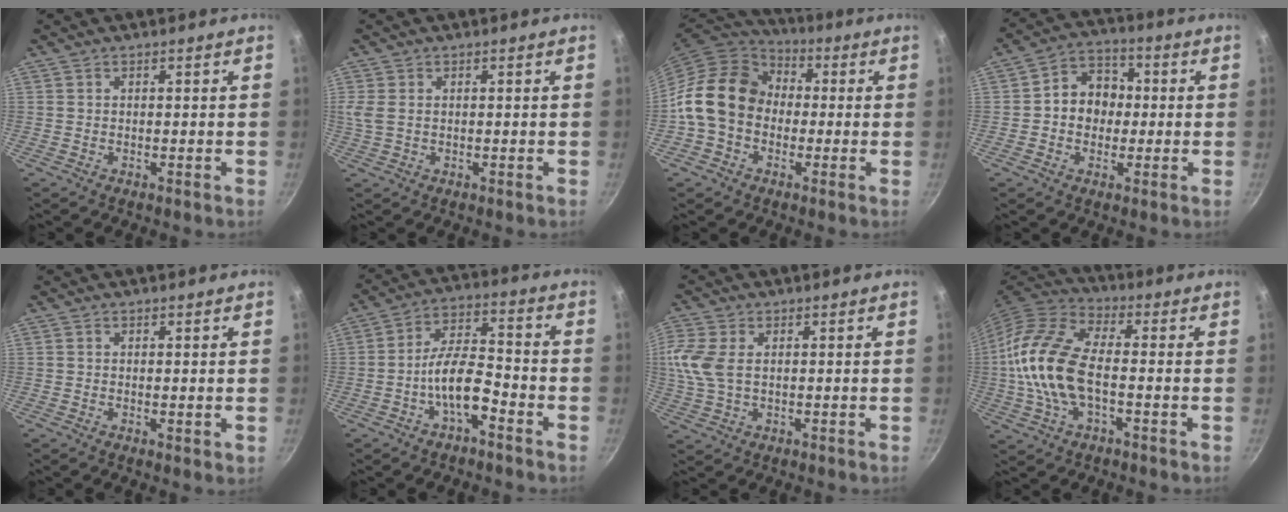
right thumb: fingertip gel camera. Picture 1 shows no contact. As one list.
[{"total": 3.3, "force": [0.5, 2.3, 2.3], "torque": [-0.050, 0.001, 0.012]}, {"total": 15.2, "force": [-0.7, 12.2, 8.9], "torque": [-0.127, 0.038, -0.029]}, {"total": 9.3, "force": [0.0, 7.8, 5.1], "torque": [-0.038, 0.021, -0.014]}, {"total": 1.1, "force": [0.3, 0.5, 0.9], "torque": [-0.015, -0.003, 0.003]}, {"total": 9.3, "force": [-4.3, 3.9, 7.3], "torque": [-0.118, 0.049, -0.081]}, {"total": 8.2, "force": [1.2, 5.1, 6.3], "torque": [-0.142, 0.006, 0.023]}, {"total": 16.7, "force": [-1.5, 8.8, 14.1], "torque": [-0.276, 0.033, -0.044]}]